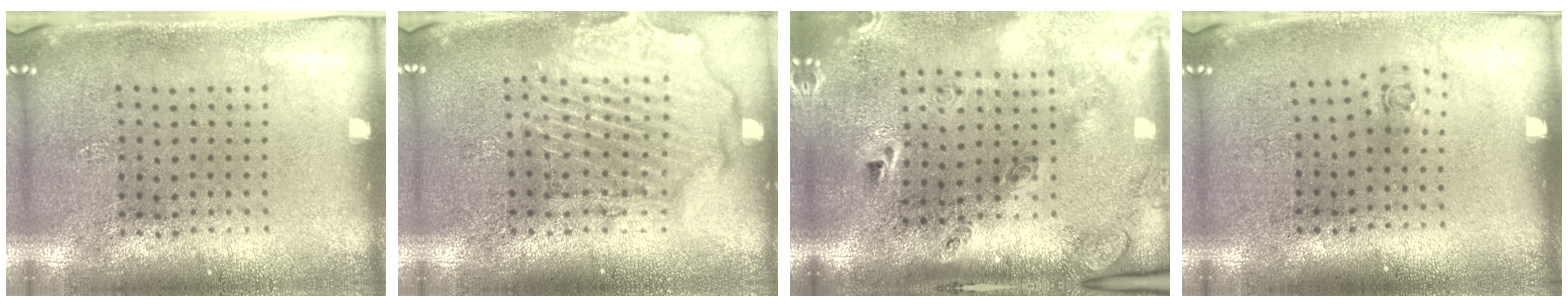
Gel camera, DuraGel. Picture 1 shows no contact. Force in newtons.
{"total": 2.5, "press": 2.2, "slide": 1.1}
{"total": 3.0, "press": 2.0, "slide": 2.2}
{"total": 0.6, "press": 0.3, "slide": 0.5}